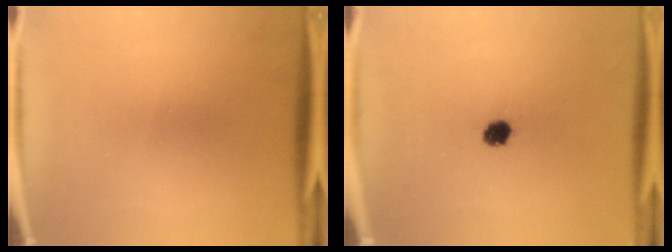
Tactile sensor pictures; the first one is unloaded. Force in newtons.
{"total": 3.5}